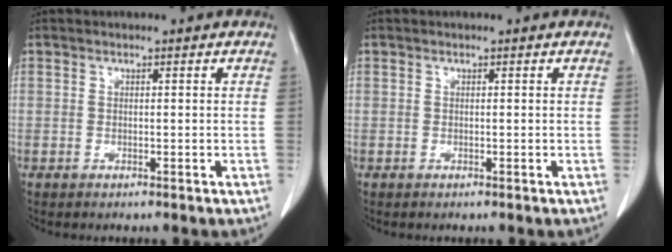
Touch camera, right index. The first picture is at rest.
{"total": 0.0}